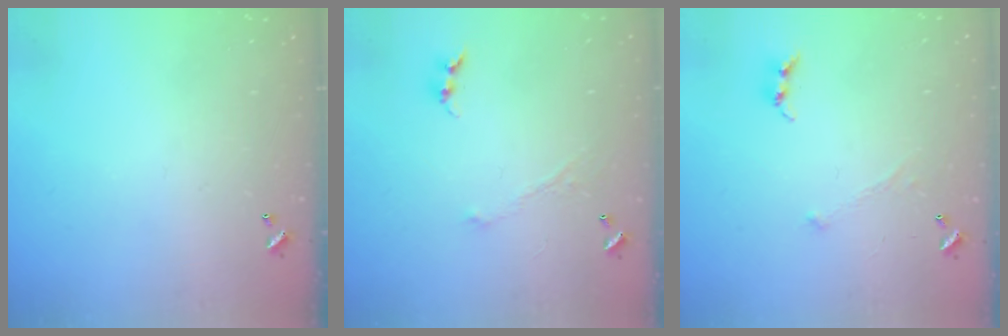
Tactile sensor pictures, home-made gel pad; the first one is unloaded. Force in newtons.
{"total": 1.0, "press": 0.9, "slide": 0.4}
{"total": 0.6, "press": 0.6, "slide": 0.3}